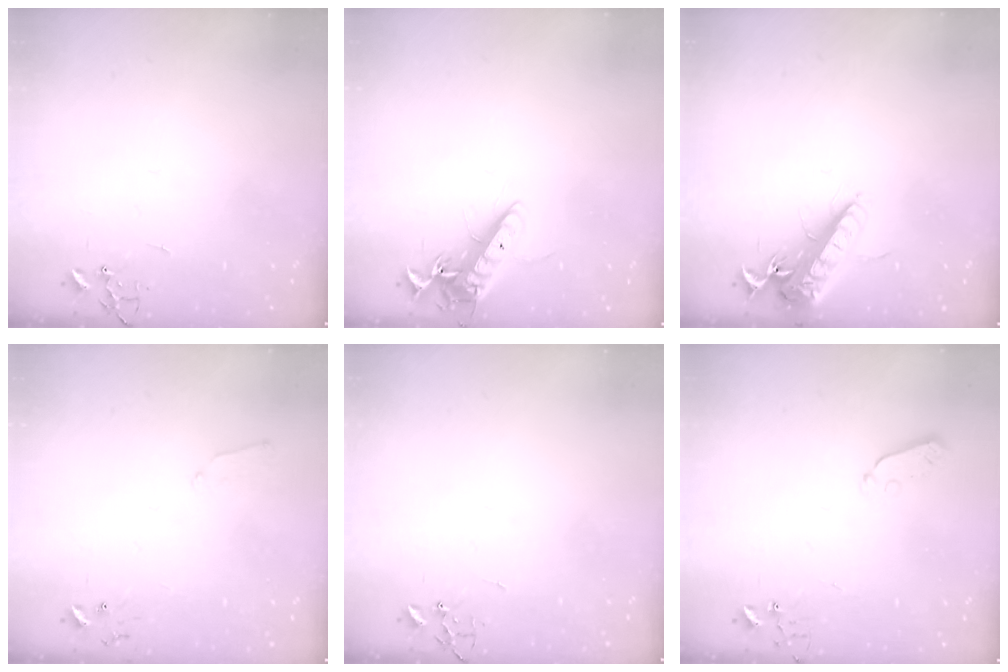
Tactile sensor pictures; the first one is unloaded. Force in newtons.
{"total": 13.9, "press": 13.9, "slide": 1.3}
{"total": 15.8, "press": 15.5, "slide": 3.1}
{"total": 6.0, "press": 6.0, "slide": 0.6}
{"total": 0.0}
{"total": 5.0, "press": 5.0, "slide": 0.4}